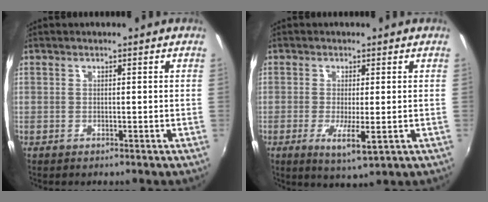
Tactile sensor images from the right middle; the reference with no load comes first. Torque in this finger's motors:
{"motor_torque": [1.07, -1.07, 0.16, 0.08]}